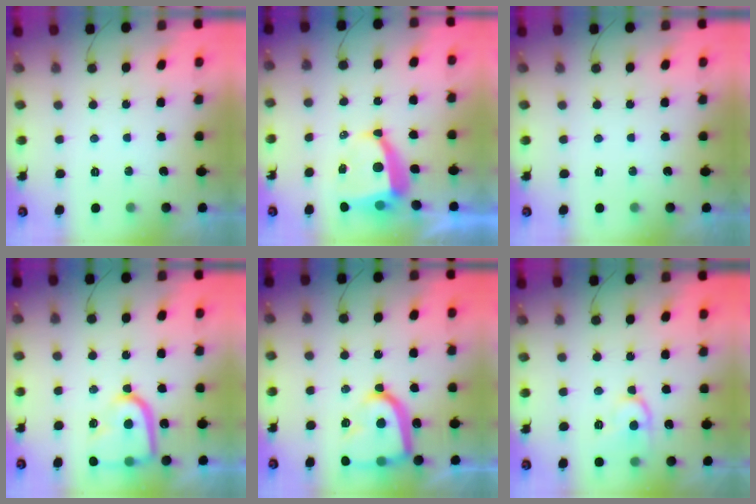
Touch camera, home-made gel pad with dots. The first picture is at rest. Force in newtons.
{"total": 8.1, "press": 8.1, "slide": 1.0}
{"total": 0.0}
{"total": 16.2, "press": 16.1, "slide": 1.5}
{"total": 18.6, "press": 18.5, "slide": 1.6}
{"total": 11.8, "press": 11.7, "slide": 1.1}